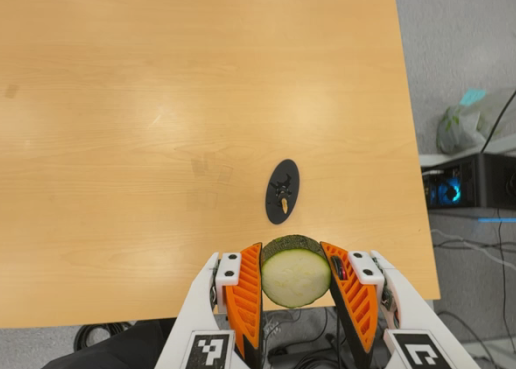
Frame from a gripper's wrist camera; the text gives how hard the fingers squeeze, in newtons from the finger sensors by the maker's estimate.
{"total": 12.5, "left": 11.4, "right": 13.6}